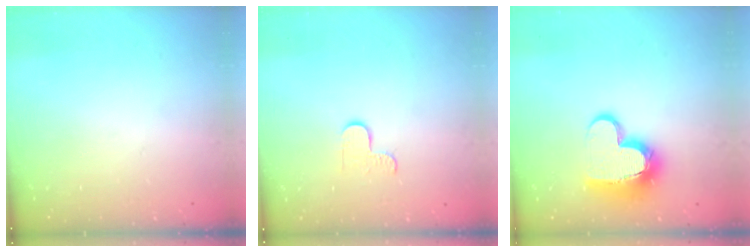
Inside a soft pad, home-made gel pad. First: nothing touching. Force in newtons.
{"total": 2.9, "press": 2.9, "slide": 0.3}
{"total": 12.7, "press": 12.7, "slide": 1.4}